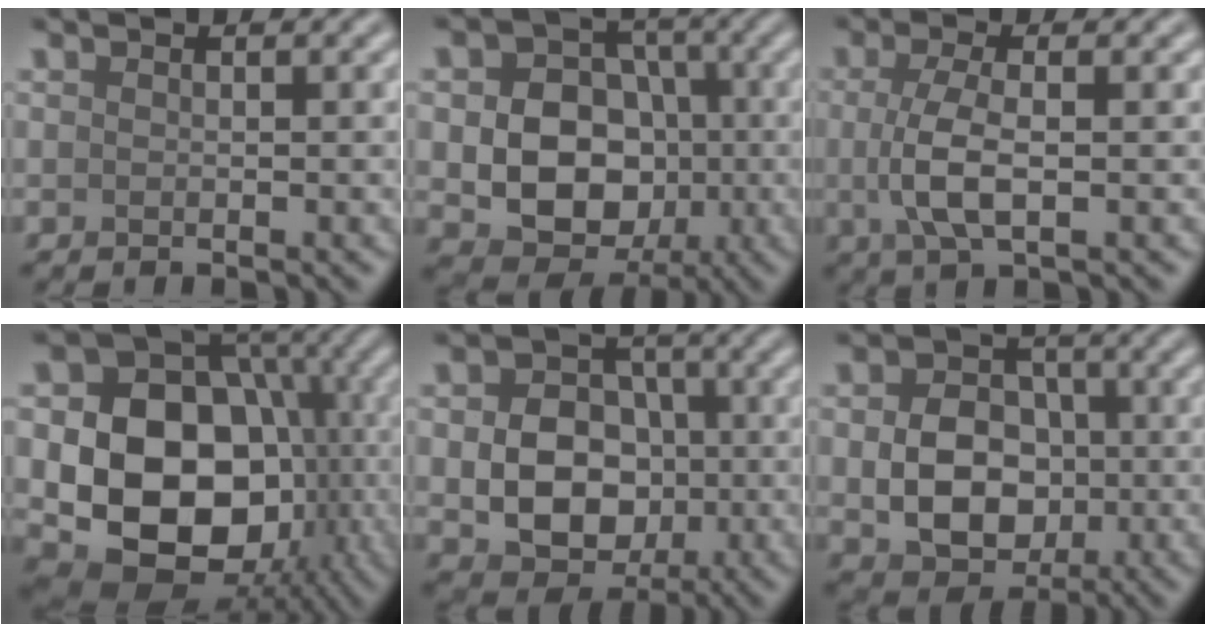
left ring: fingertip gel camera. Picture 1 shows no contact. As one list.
[{"total": 9.2, "force": [-1.3, 7.5, 5.2], "torque": [-0.062, -0.004, -0.037]}, {"total": 4.0, "force": [-0.2, 1.4, 3.7], "torque": [-0.083, -0.003, -0.005]}, {"total": 14.7, "force": [-1.7, 11.4, 9.1], "torque": [-0.133, -0.025, -0.027]}, {"total": 8.2, "force": [-1.0, 6.6, 4.6], "torque": [-0.060, -0.006, -0.025]}, {"total": 6.9, "force": [-0.8, 5.5, 4.2], "torque": [-0.071, -0.006, -0.020]}]